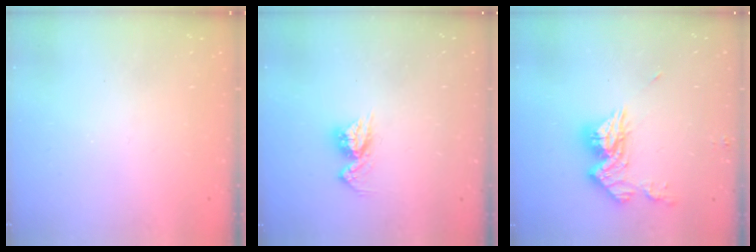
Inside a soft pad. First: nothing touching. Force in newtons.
{"total": 8.1, "press": 8.1, "slide": 0.8}
{"total": 12.3, "press": 12.2, "slide": 1.0}